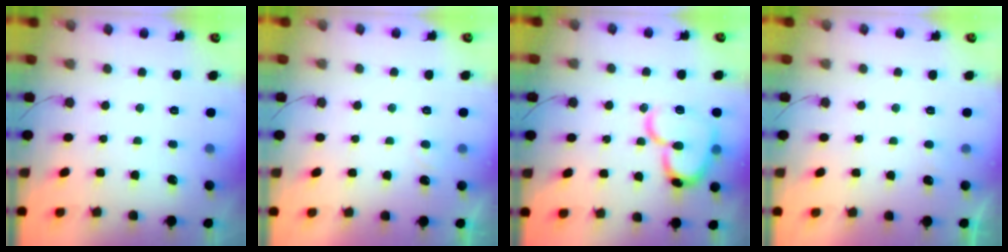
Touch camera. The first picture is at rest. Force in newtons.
{"total": 4.8, "press": 4.7, "slide": 0.4}
{"total": 17.2, "press": 17.1, "slide": 1.5}
{"total": 3.0, "press": 2.9, "slide": 0.4}